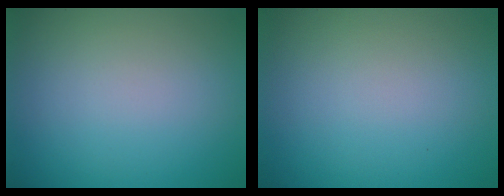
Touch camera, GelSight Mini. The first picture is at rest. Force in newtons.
{"total": 0.0}